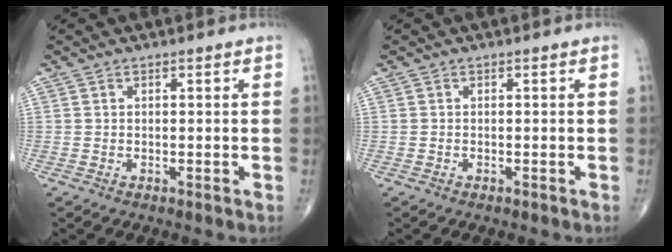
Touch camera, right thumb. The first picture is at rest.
{"total": 0.0}